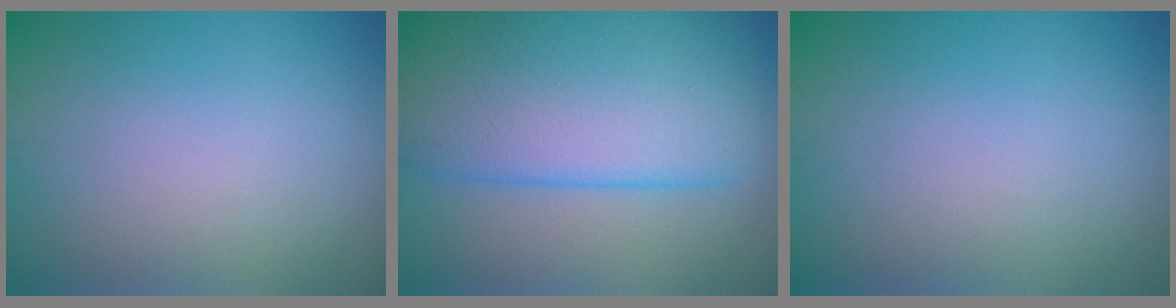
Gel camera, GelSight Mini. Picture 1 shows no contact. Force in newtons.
{"total": 11.9, "press": 11.9, "slide": 0.4}
{"total": 0.0}